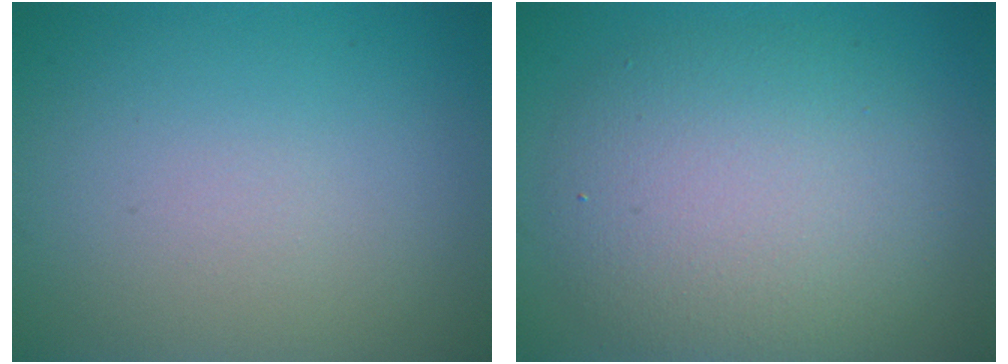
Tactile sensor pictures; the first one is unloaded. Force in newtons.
{"total": 7.1, "press": 7.1, "slide": 0.5}